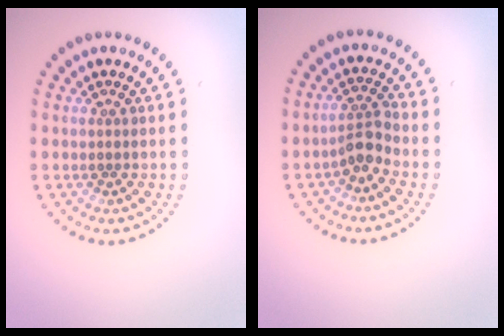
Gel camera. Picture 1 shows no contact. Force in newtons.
{"total": 2.3, "press": 1.8, "slide": 1.4}